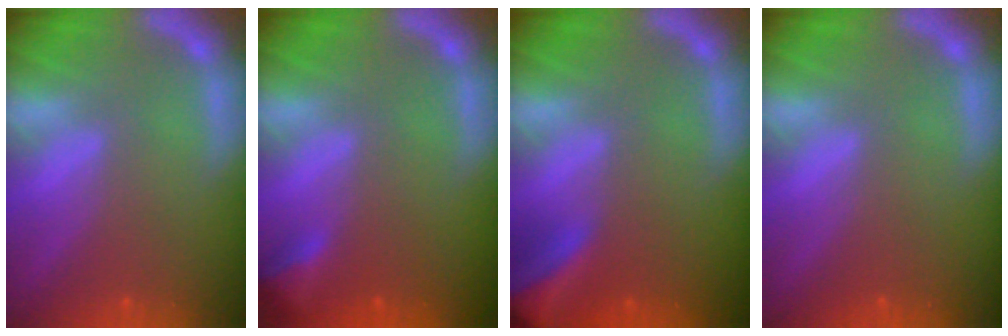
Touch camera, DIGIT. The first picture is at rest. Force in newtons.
{"total": 2.4}
{"total": 8.4}
{"total": 0.0}